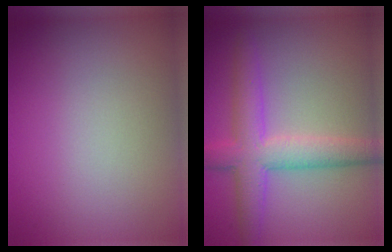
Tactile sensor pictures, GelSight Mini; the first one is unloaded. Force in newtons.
{"total": 5.4, "press": 5.4, "slide": 0.1}